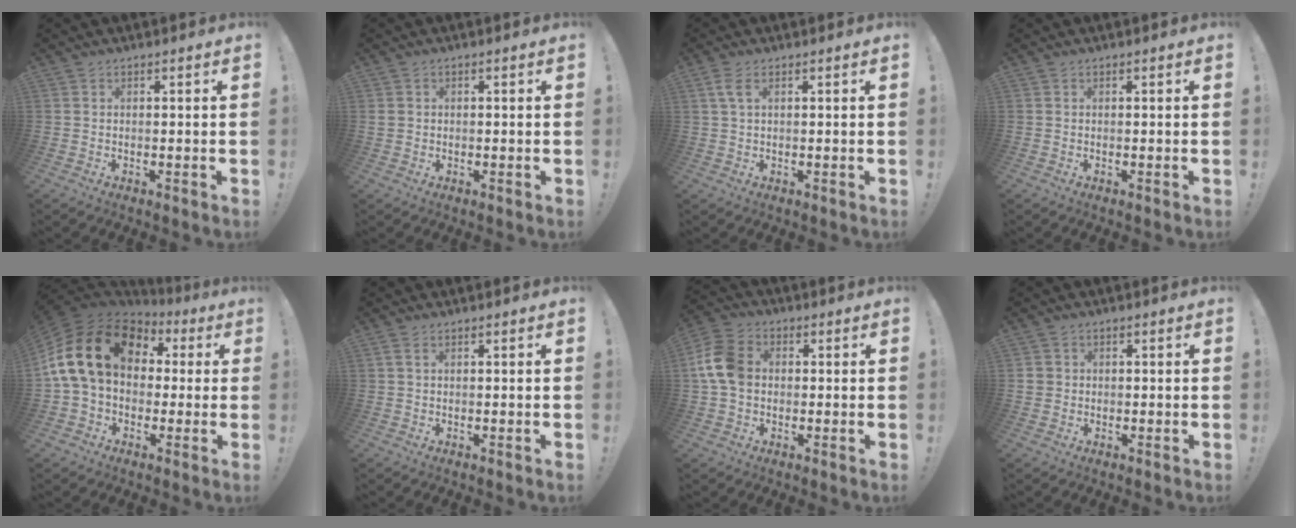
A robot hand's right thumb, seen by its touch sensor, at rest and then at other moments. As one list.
[{"total": 1.2, "force": [0.1, 1.1, 0.5], "torque": [-0.009, 0.003, 0.002]}, {"total": 3.5, "force": [1.4, 1.6, 2.8], "torque": [-0.051, 0.001, 0.024]}, {"total": 0.0}, {"total": 21.0, "force": [4.3, 14.5, 14.7], "torque": [-0.263, 0.002, 0.087]}, {"total": 1.8, "force": [0.7, 0.9, 1.4], "torque": [-0.021, 0.001, 0.011]}, {"total": 11.2, "force": [0.5, 8.5, 7.2], "torque": [-0.147, 0.018, 0.016]}, {"total": 1.8, "force": [0.0, 1.8, 0.5], "torque": [-0.001, 0.001, -0.001]}]